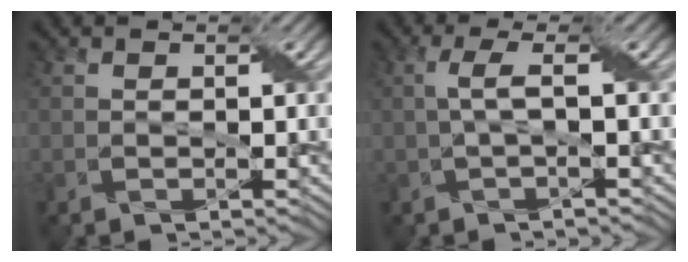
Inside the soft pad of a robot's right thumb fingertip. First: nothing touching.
{"total": 2.5, "force": [0.1, 0.4, 2.4], "torque": [-0.047, 0.009, -0.003]}